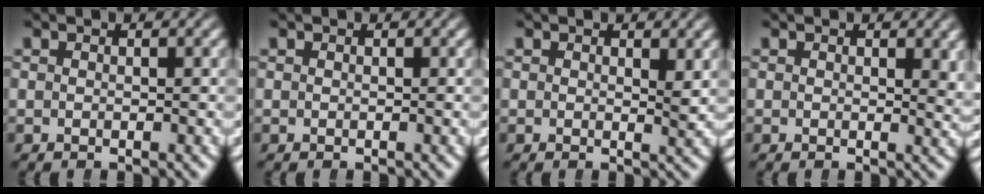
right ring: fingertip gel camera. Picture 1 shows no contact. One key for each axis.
{"total": 0.0}
{"total": 1.0, "fx": 0.8, "fy": 0.0, "fz": 0.6, "tx": -0.009, "ty": -0.010, "tz": 0.012}
{"total": 1.2, "fx": 0.7, "fy": 0.3, "fz": 1.0, "tx": -0.008, "ty": -0.010, "tz": 0.010}